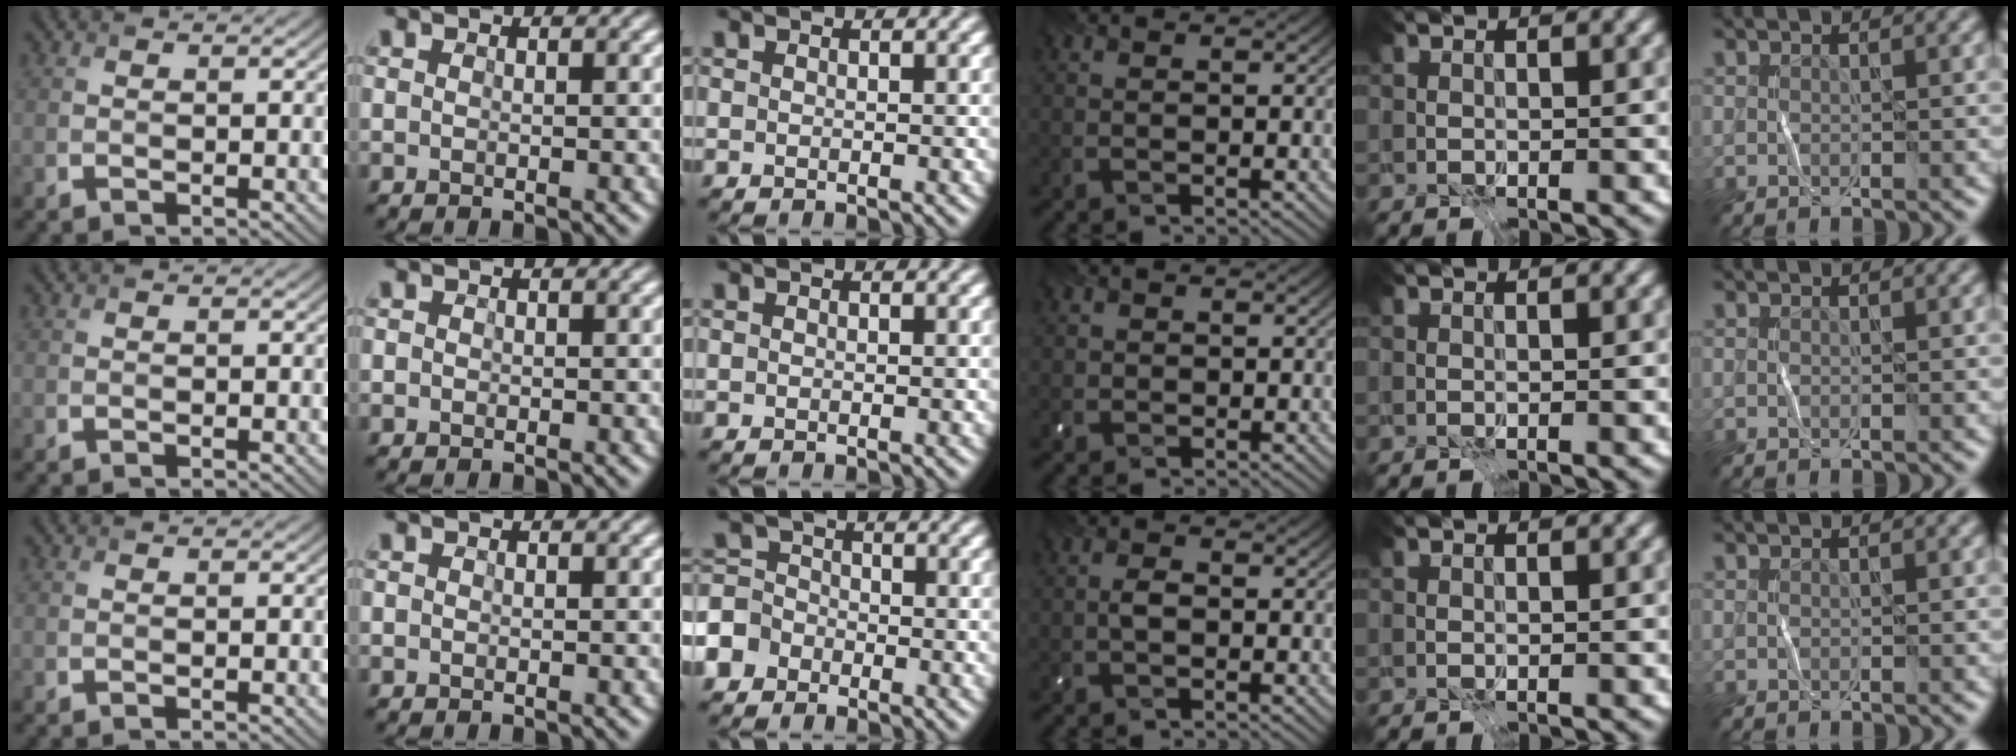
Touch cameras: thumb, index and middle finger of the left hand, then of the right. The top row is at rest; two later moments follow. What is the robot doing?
{"motion": "fold", "object": "receipt paper"}